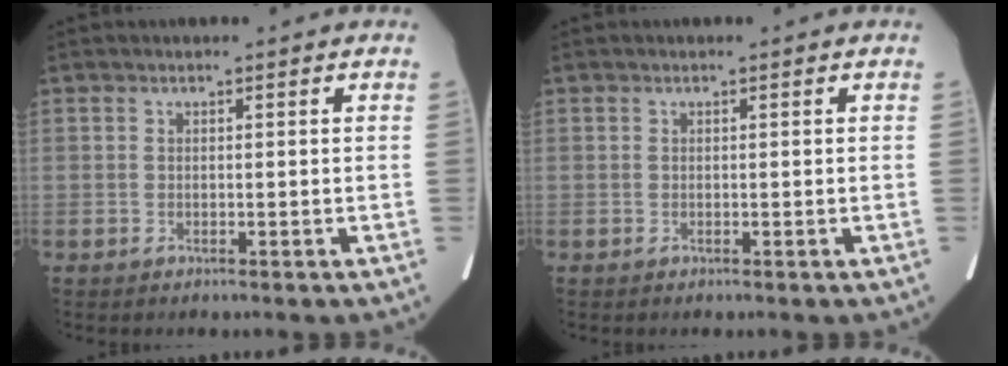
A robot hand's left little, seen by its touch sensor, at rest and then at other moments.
{"total": 0.0}